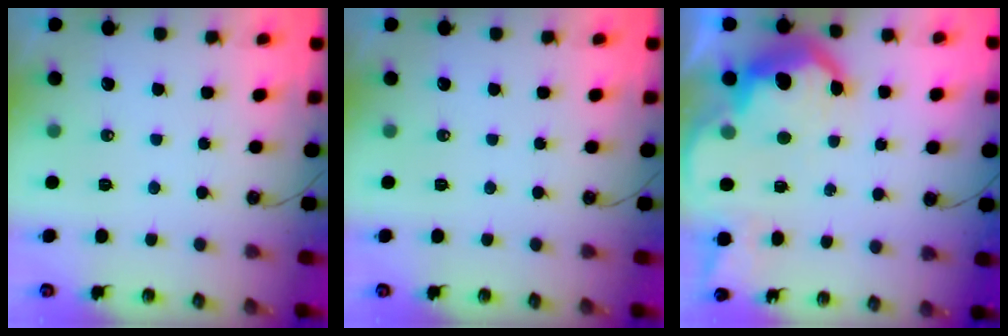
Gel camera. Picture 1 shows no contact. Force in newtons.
{"total": 0.0}
{"total": 14.8, "press": 14.7, "slide": 1.1}